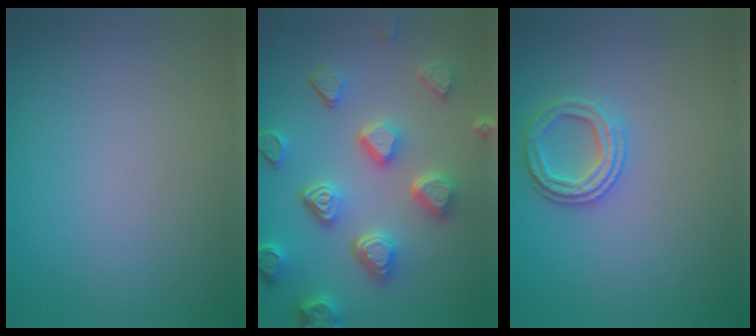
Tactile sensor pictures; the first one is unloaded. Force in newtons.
{"total": 6.7, "press": 5.3, "slide": 4.0}
{"total": 2.4, "press": 2.4, "slide": 0.4}